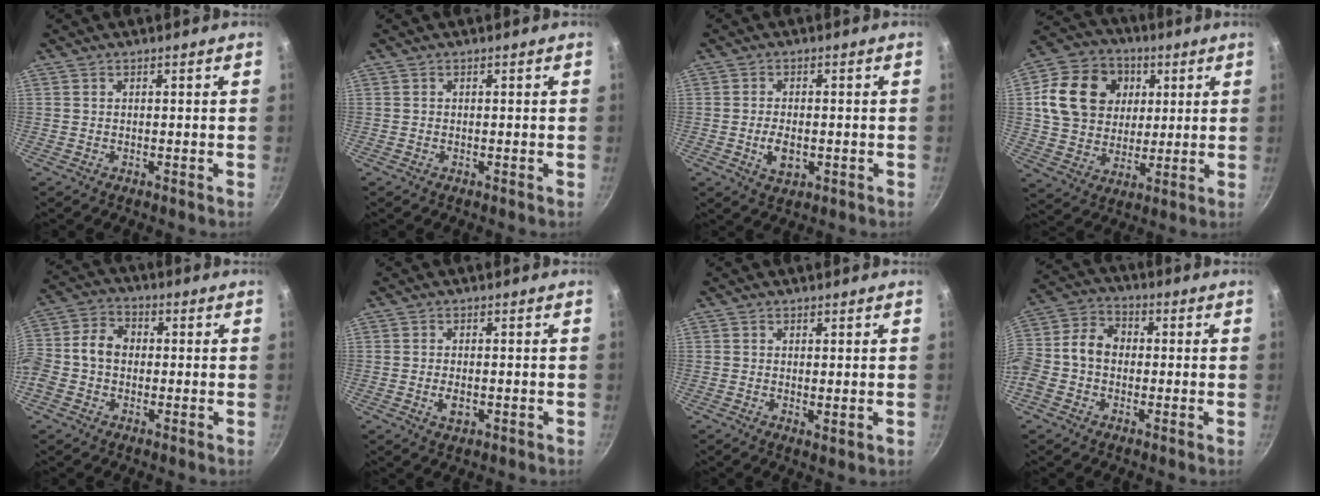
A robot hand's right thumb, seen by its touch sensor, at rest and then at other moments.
{"total": 0.0}
{"total": 4.9, "force": [-1.0, 2.8, 3.8], "torque": [-0.069, 0.002, -0.014]}
{"total": 17.4, "force": [4.3, 14.2, 9.1], "torque": [-0.146, 0.004, 0.073]}
{"total": 10.1, "force": [-0.3, 7.9, 6.3], "torque": [-0.104, 0.029, -0.029]}
{"total": 3.1, "force": [-0.7, 1.8, 2.4], "torque": [-0.047, 0.000, -0.011]}
{"total": 1.7, "force": [0.5, 0.7, 1.4], "torque": [-0.023, -0.010, 0.005]}
{"total": 11.4, "force": [-0.7, 8.8, 7.1], "torque": [-0.116, 0.037, -0.035]}